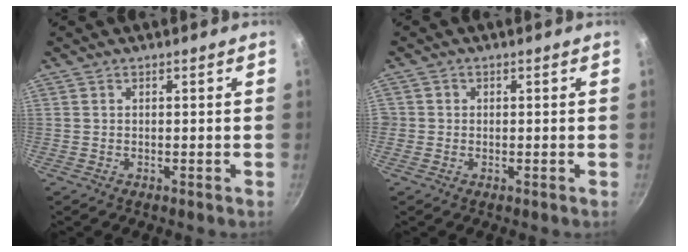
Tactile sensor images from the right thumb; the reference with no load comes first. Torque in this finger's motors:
{"motor_torque": [-0.28, 0.02, 0.28, 0.20, -0.02]}